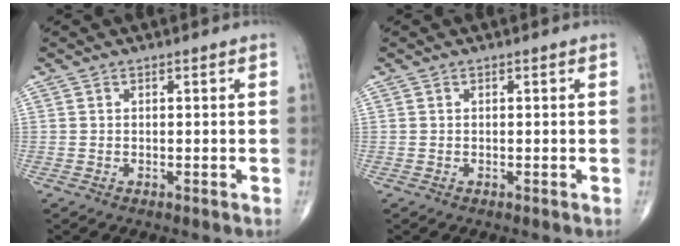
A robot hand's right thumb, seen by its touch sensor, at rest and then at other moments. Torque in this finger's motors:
{"motor_torque": [0.01, 0.02, -0.01, 0.00, 0.00]}